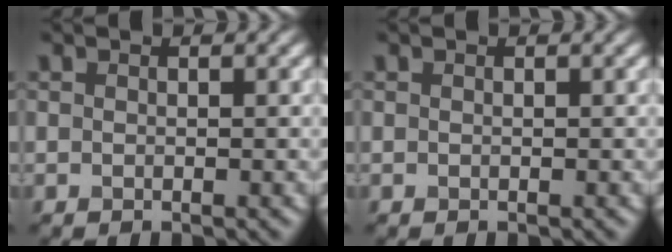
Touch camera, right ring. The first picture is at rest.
{"total": 0.0}